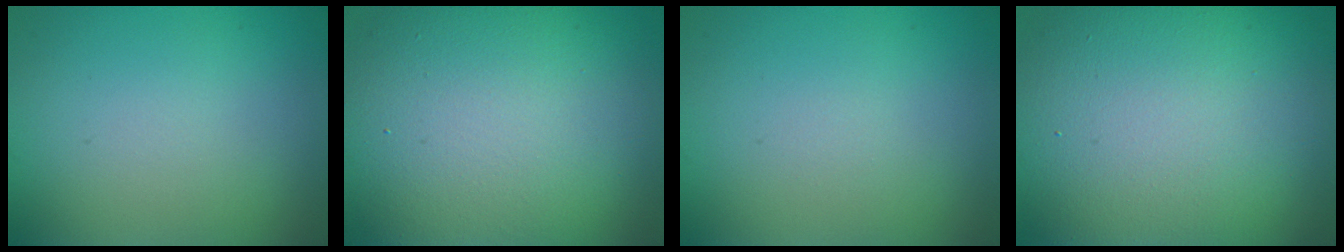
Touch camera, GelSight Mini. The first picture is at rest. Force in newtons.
{"total": 13.8, "press": 13.7, "slide": 1.4}
{"total": 0.0}
{"total": 13.3, "press": 13.2, "slide": 0.8}